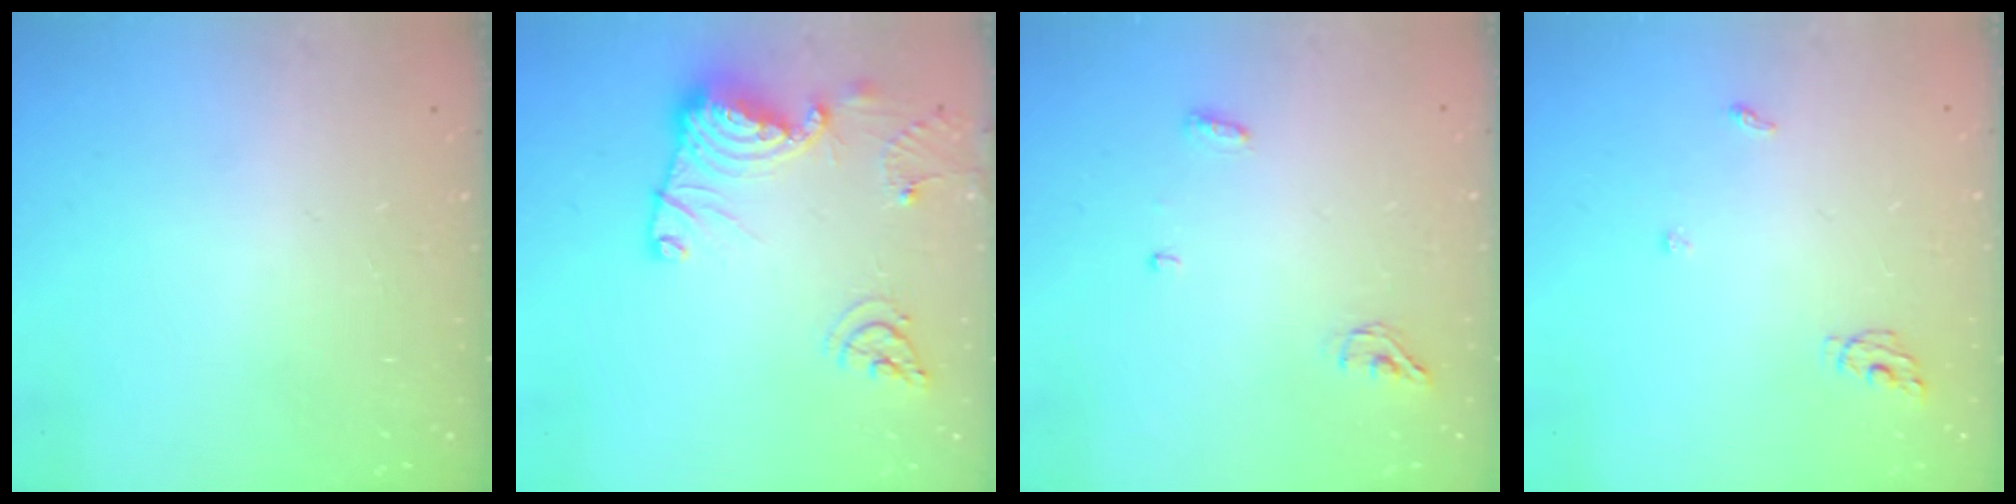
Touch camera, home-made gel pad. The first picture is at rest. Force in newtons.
{"total": 14.1, "press": 14.0, "slide": 1.1}
{"total": 4.3, "press": 4.0, "slide": 1.4}
{"total": 4.6, "press": 4.6, "slide": 0.5}